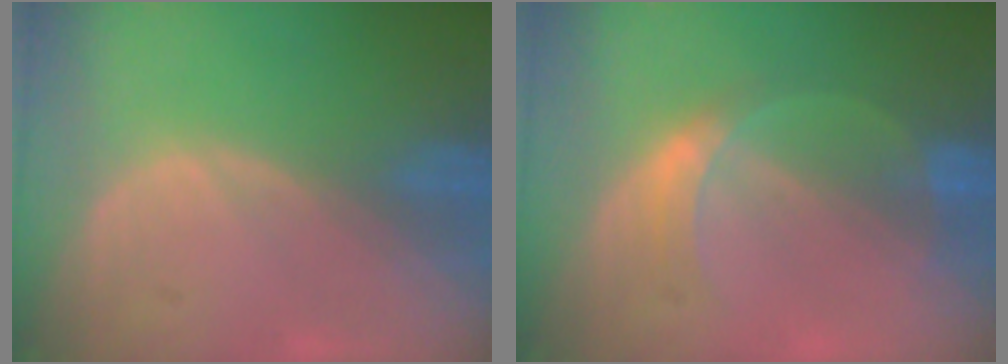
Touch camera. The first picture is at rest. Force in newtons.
{"total": 4.1, "press": 4.0, "slide": 0.3}